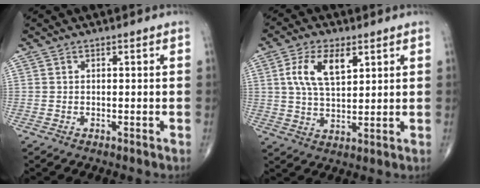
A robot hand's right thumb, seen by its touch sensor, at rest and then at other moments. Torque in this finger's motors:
{"motor_torque": [0.06, 0.19, 0.51, 0.25, 0.13]}